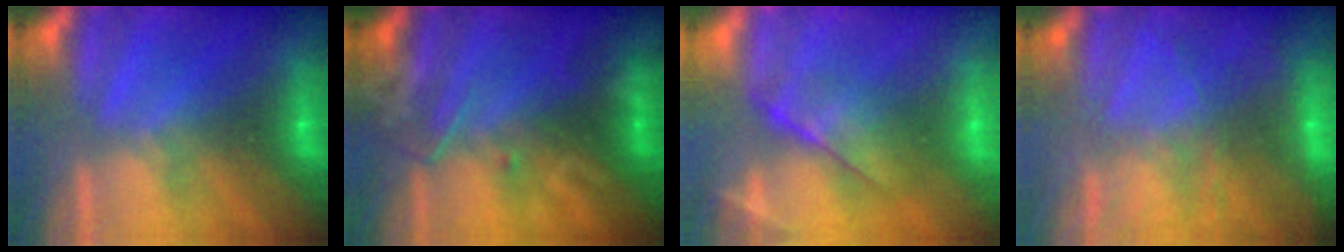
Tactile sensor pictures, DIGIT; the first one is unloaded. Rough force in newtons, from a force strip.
{"total": 2.4}
{"total": 4.4}
{"total": 10.8}